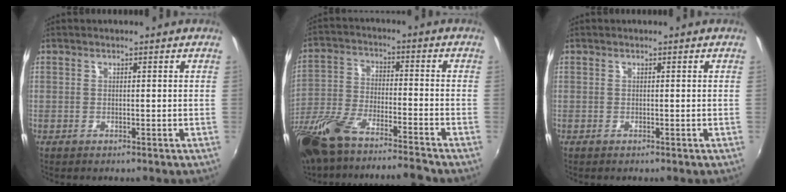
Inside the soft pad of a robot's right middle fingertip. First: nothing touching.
{"total": 18.0, "force": [-15.1, 2.5, 9.5], "torque": [-0.213, -0.043, -0.278]}
{"total": 0.0}